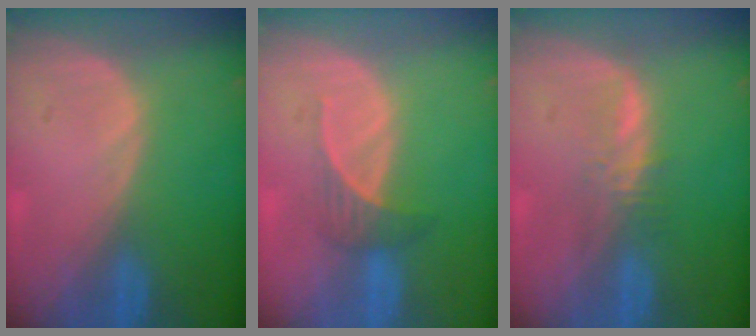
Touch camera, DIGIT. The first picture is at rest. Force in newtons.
{"total": 2.8, "press": 2.7, "slide": 0.9}
{"total": 2.4, "press": 2.4, "slide": 0.2}